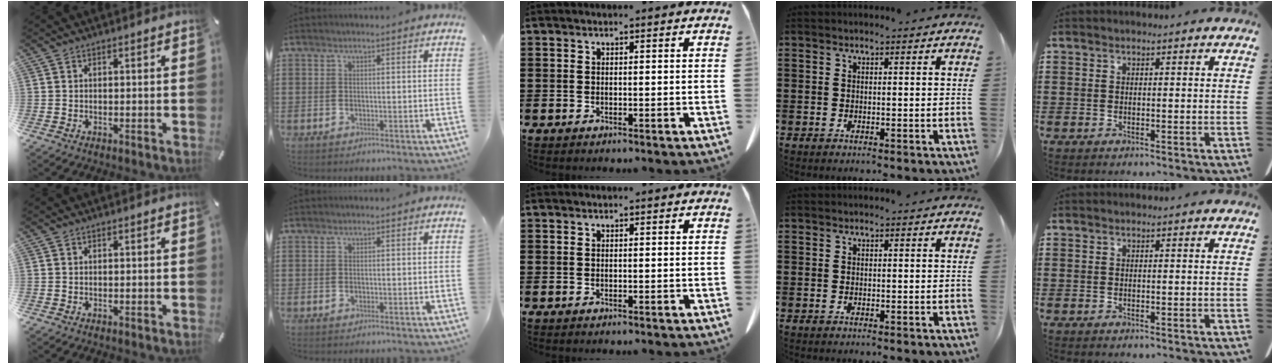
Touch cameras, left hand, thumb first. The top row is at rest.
{}